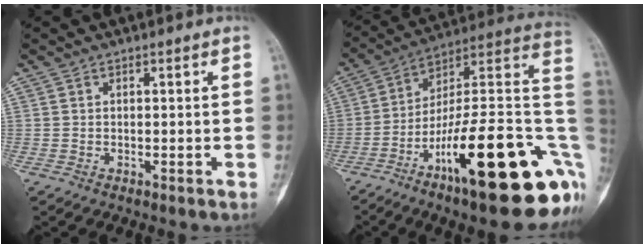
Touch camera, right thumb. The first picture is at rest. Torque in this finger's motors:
{"motor_torque": [3.36, 1.65, 1.37, -1.40, 0.67]}